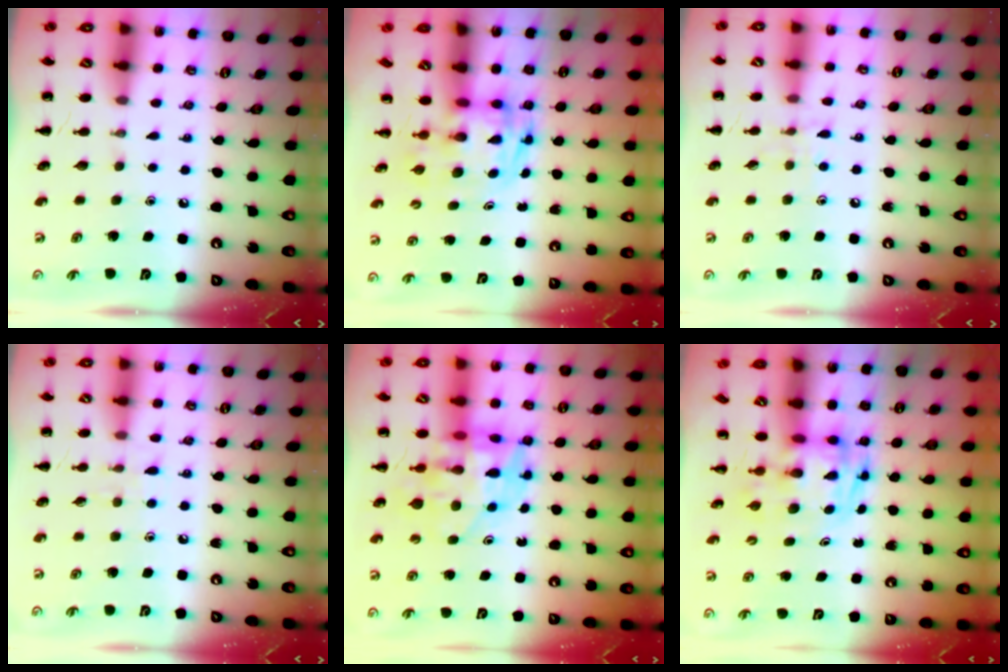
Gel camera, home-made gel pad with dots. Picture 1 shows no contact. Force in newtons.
{"total": 2.6, "press": 2.6, "slide": 0.5}
{"total": 5.4, "press": 5.2, "slide": 1.6}
{"total": 5.5, "press": 4.9, "slide": 2.4}
{"total": 11.2, "press": 10.8, "slide": 3.1}
{"total": 2.8, "press": 2.8, "slide": 0.5}